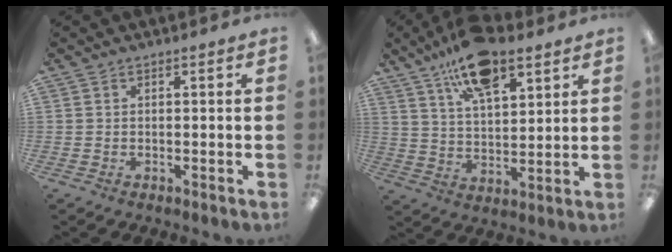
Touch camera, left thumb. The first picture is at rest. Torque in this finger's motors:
{"motor_torque": [0.22, 0.22, 1.67, -1.09, 0.14]}